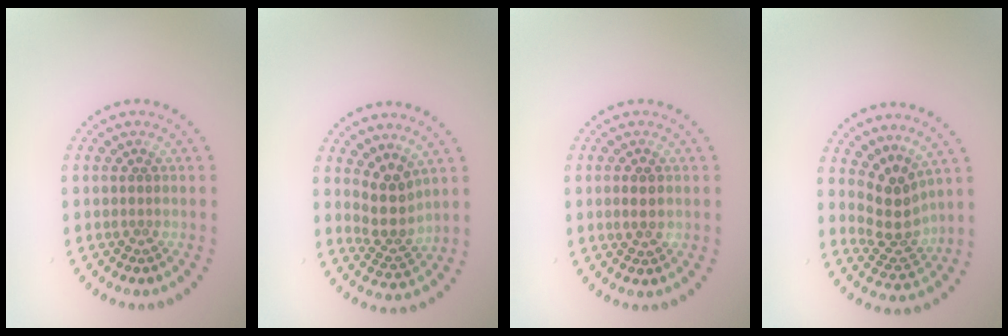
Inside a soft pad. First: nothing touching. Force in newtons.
{"total": 3.2, "press": 2.5, "slide": 2.0}
{"total": 1.3, "press": 1.3, "slide": 0.3}
{"total": 3.4, "press": 2.8, "slide": 2.1}